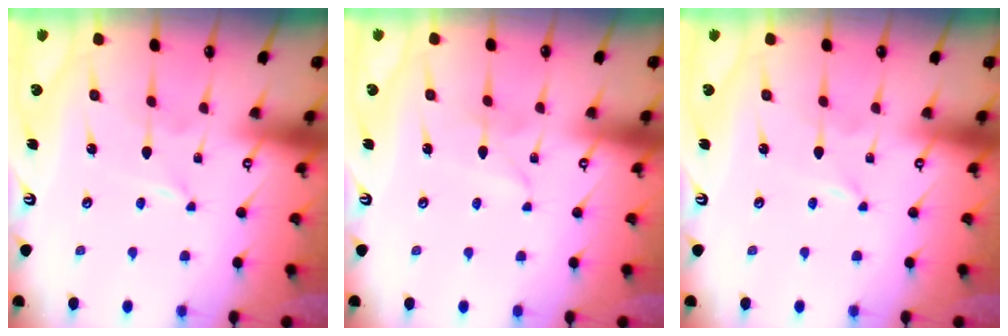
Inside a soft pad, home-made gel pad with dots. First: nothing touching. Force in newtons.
{"total": 2.4, "press": 2.4, "slide": 0.3}
{"total": 0.0}